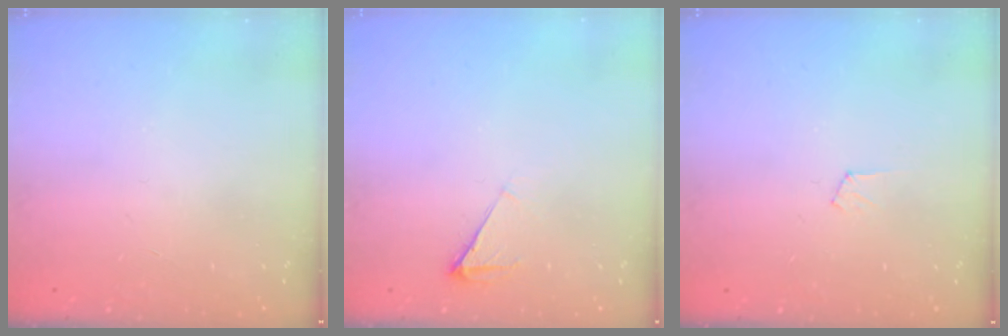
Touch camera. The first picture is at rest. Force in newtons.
{"total": 4.4, "press": 4.3, "slide": 0.7}
{"total": 4.6, "press": 4.6, "slide": 0.4}